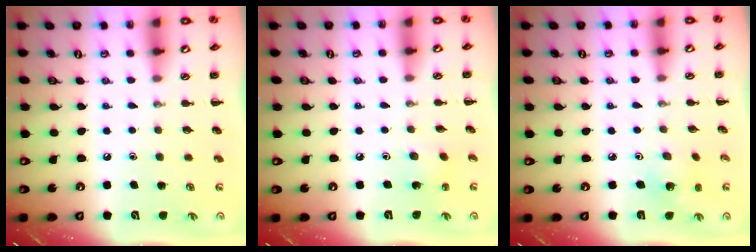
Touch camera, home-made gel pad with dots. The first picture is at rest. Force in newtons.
{"total": 1.9, "press": 1.8, "slide": 0.7}
{"total": 1.8, "press": 1.6, "slide": 0.7}